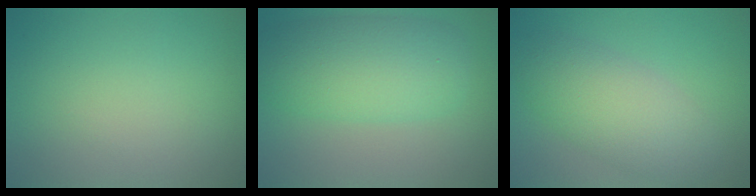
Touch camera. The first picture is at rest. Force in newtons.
{"total": 6.5, "press": 6.5, "slide": 0.1}
{"total": 5.5, "press": 5.5, "slide": 0.1}